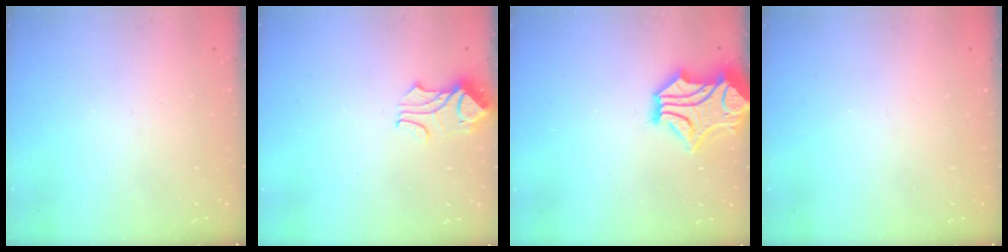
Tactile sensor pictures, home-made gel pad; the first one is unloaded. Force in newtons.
{"total": 1.5, "press": 1.3, "slide": 0.9}
{"total": 4.9, "press": 4.6, "slide": 1.8}
{"total": 0.0}